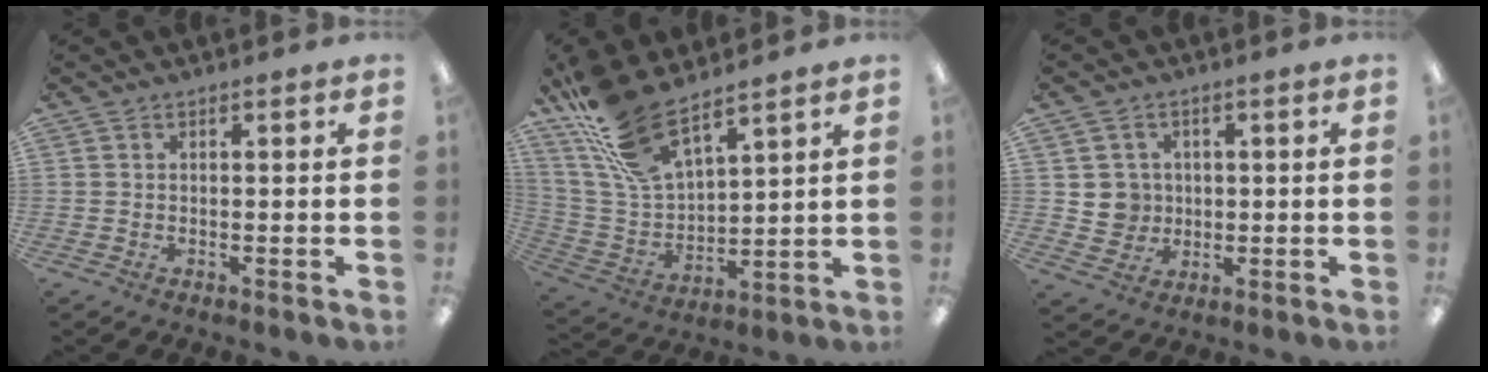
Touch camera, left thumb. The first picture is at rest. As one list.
[{"total": 17.1, "force": [12.8, 6.1, 9.6], "torque": [-0.227, -0.068, 0.232]}, {"total": 5.3, "force": [1.1, 5.2, 0.2], "torque": [-0.001, 0.001, 0.021]}]